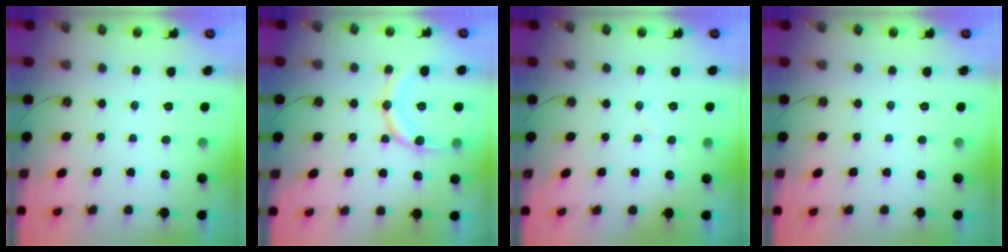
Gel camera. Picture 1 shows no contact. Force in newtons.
{"total": 14.7, "press": 14.5, "slide": 1.8}
{"total": 3.9, "press": 3.8, "slide": 1.0}
{"total": 0.0}